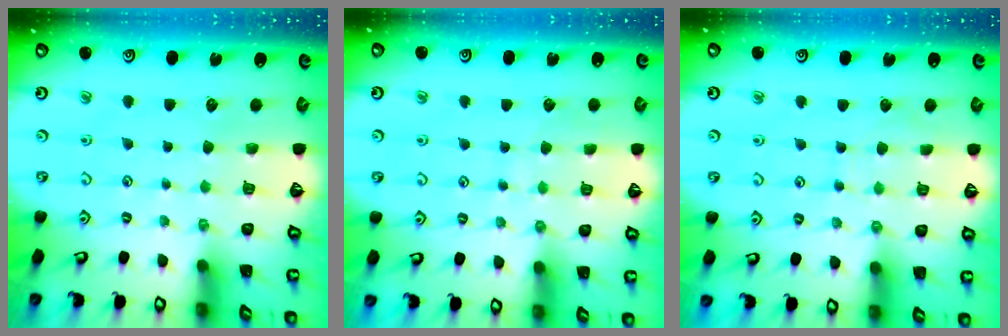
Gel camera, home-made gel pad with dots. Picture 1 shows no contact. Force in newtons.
{"total": 5.1, "press": 5.0, "slide": 0.5}
{"total": 2.8, "press": 2.8, "slide": 0.4}